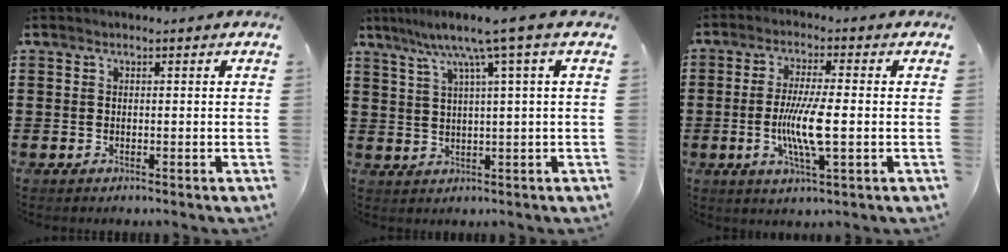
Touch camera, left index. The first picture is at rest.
{"total": 6.7, "force": [3.2, -0.4, 5.9], "torque": [-0.125, -0.006, 0.048]}
{"total": 8.0, "force": [-1.1, 1.3, 7.9], "torque": [-0.154, -0.009, -0.025]}